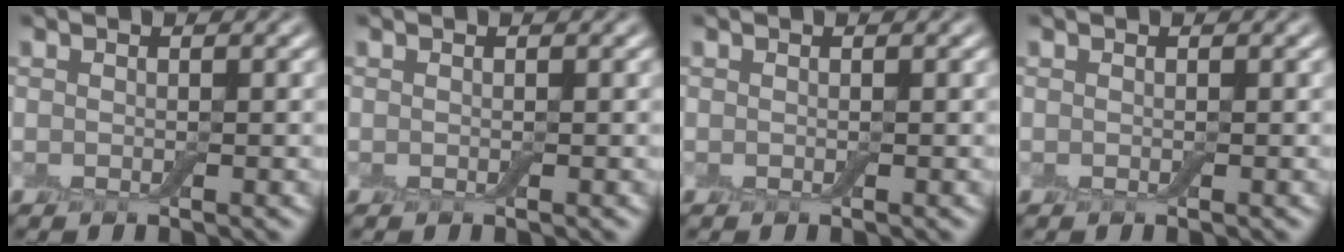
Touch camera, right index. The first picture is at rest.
{"total": 0.0}
{"total": 0.0}
{"total": 0.0}